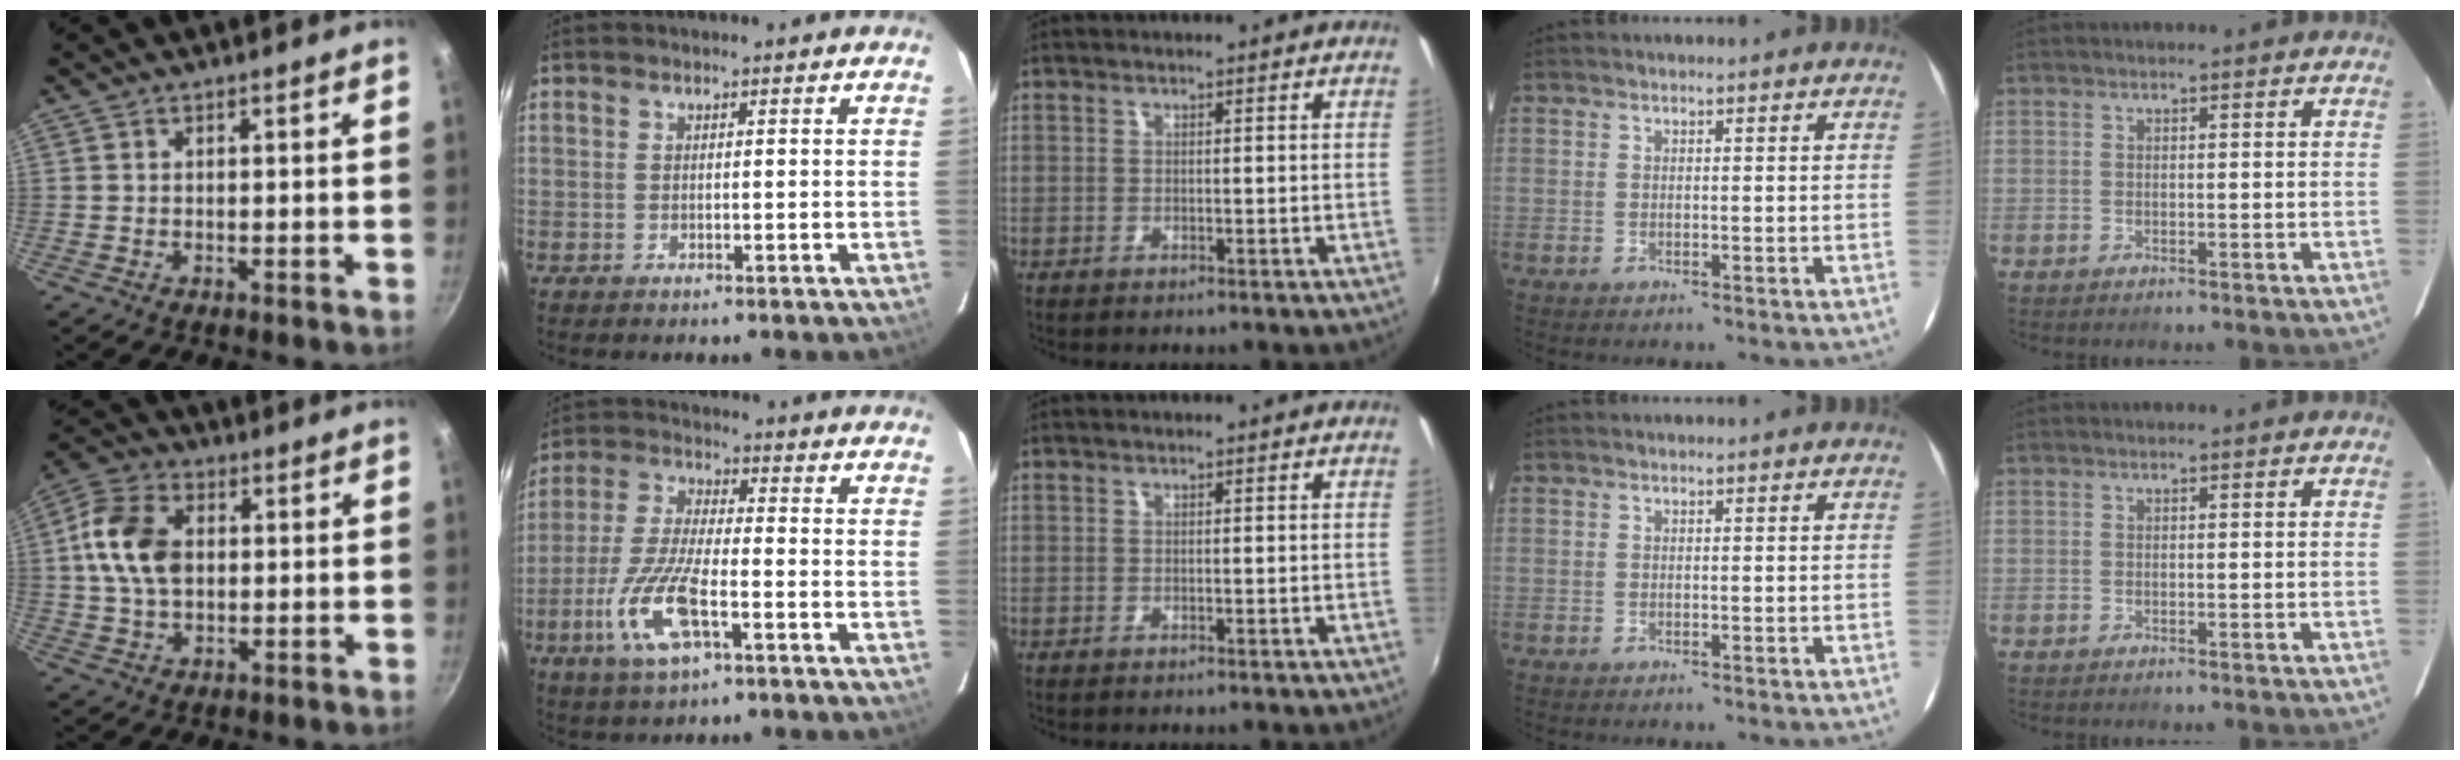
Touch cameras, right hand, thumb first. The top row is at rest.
{"thumb": {"total": 12.0, "force": [1.4, 8.1, 8.7], "torque": [-0.151, 0.016, 0.013]}, "index": {"total": 12.6, "force": [-5.3, 3.8, 10.8], "torque": [-0.235, -0.011, -0.103]}}